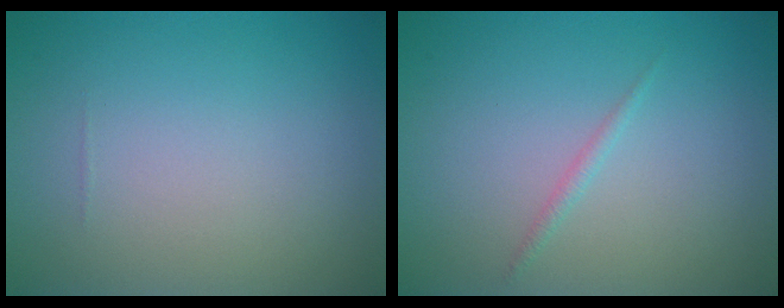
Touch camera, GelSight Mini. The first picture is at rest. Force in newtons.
{"total": 0.7, "press": 0.7, "slide": 0.1}